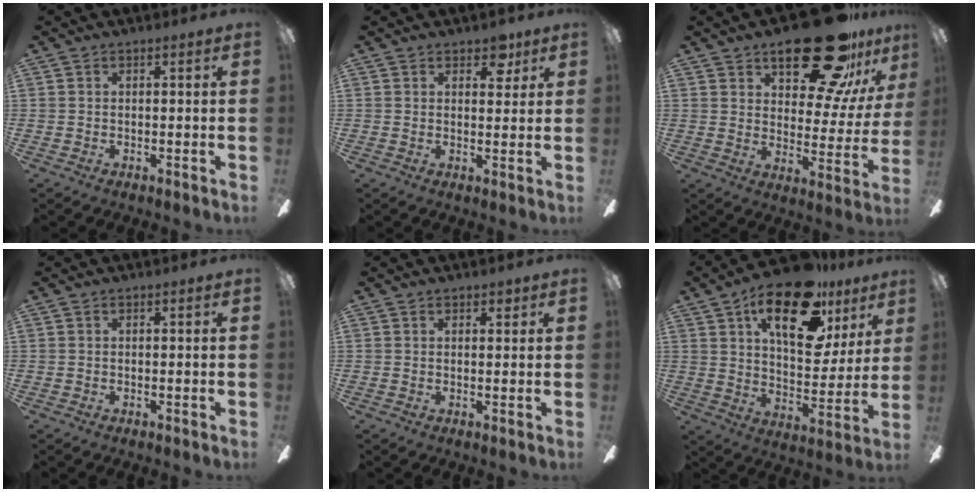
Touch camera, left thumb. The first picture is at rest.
{"total": 5.1, "force": [3.2, 2.9, 2.6], "torque": [-0.017, -0.010, 0.053]}
{"total": 24.1, "force": [16.7, 9.9, 14.3], "torque": [-0.197, -0.100, 0.274]}
{"total": 0.0}
{"total": 1.5, "force": [1.1, 0.8, 0.8], "torque": [0.001, -0.004, 0.015]}
{"total": 23.0, "force": [13.2, 10.3, 15.8], "torque": [-0.236, -0.065, 0.221]}